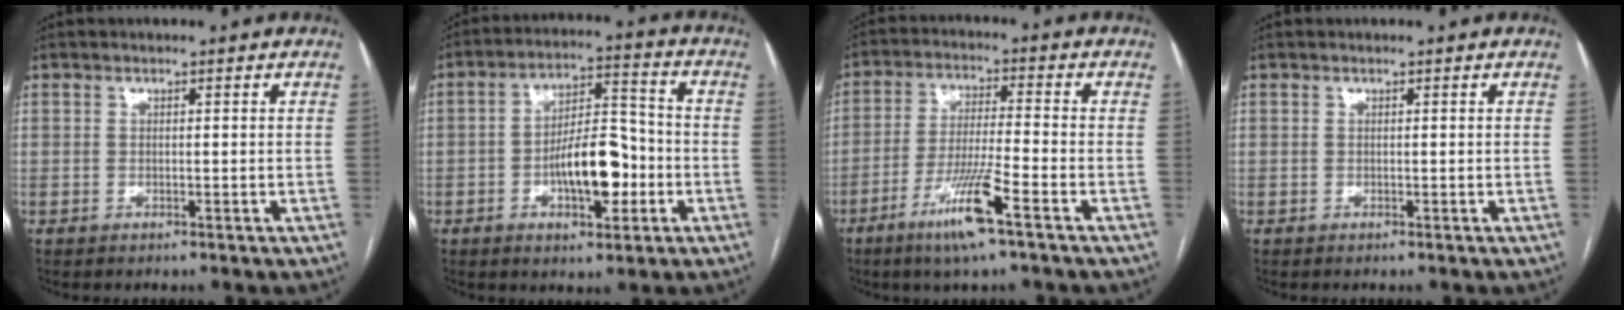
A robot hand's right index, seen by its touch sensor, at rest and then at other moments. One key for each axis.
{"total": 10.9, "fx": -3.1, "fy": 4.1, "fz": 9.7, "tx": -0.166, "ty": 0.018, "tz": -0.047}
{"total": 9.7, "fx": -5.4, "fy": -0.3, "fz": 8.1, "tx": -0.159, "ty": -0.017, "tz": -0.101}
{"total": 0.0}